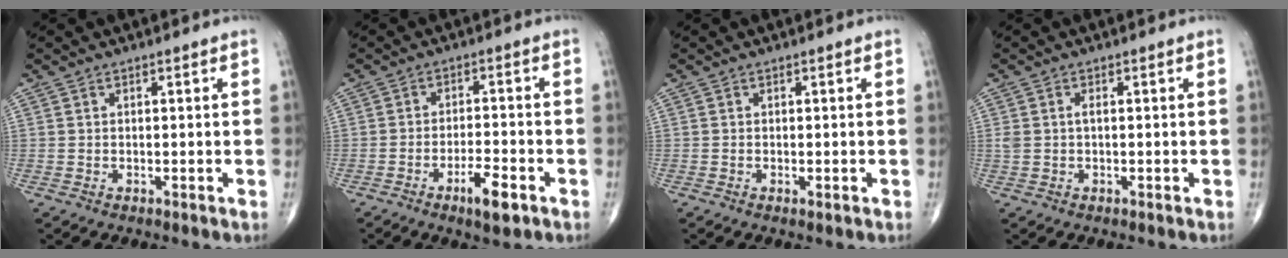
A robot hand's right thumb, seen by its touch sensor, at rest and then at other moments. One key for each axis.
{"total": 6.1, "fx": -3.3, "fy": 1.7, "fz": 4.8, "tx": -0.079, "ty": 0.013, "tz": -0.050}
{"total": 0.5, "fx": -0.2, "fy": 0.2, "fz": 0.5, "tx": -0.009, "ty": -0.003, "tz": -0.003}
{"total": 1.9, "fx": 0.1, "fy": 0.9, "fz": 1.6, "tx": -0.044, "ty": 0.007, "tz": 0.002}